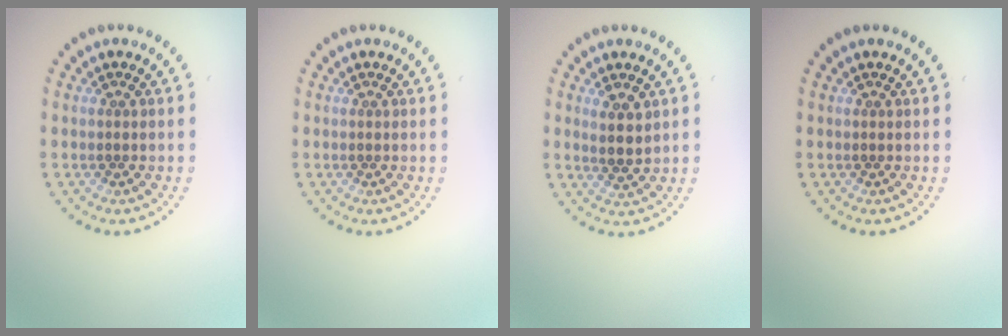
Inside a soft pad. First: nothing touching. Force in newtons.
{"total": 0.0}
{"total": 2.4, "press": 2.1, "slide": 1.1}
{"total": 0.0}